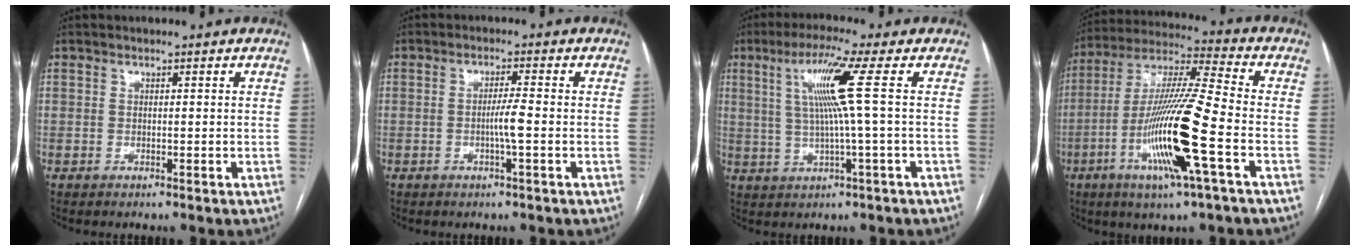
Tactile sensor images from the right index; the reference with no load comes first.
{"total": 3.1, "force": [-0.7, -0.3, 3.0], "torque": [-0.054, -0.002, -0.014]}
{"total": 8.4, "force": [1.9, -1.9, 8.0], "torque": [-0.149, 0.009, 0.042]}
{"total": 17.2, "force": [-5.5, 0.1, 16.3], "torque": [-0.322, -0.011, -0.107]}